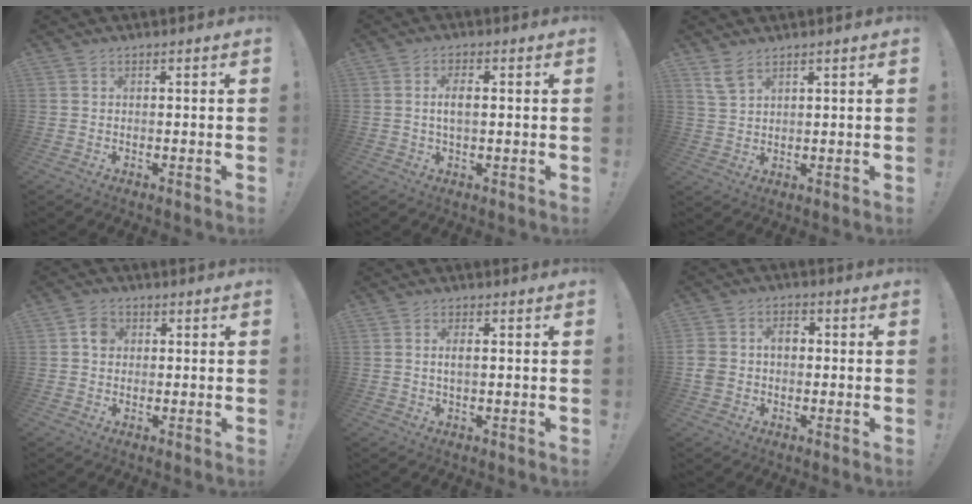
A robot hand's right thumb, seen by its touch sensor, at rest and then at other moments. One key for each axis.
{"total": 4.3, "fx": 0.3, "fy": 1.8, "fz": 3.9, "tx": -0.061, "ty": 0.004, "tz": 0.002}
{"total": 4.6, "fx": 3.4, "fy": 1.5, "fz": 2.7, "tx": -0.050, "ty": -0.015, "tz": 0.065}
{"total": 4.0, "fx": 0.4, "fy": 3.5, "fz": 1.9, "tx": -0.019, "ty": 0.003, "tz": 0.005}
{"total": 2.6, "fx": 0.2, "fy": 0.8, "fz": 2.5, "tx": -0.036, "ty": -0.002, "tz": 0.000}
{"total": 6.3, "fx": -0.1, "fy": 5.0, "fz": 3.8, "tx": -0.072, "ty": 0.010, "tz": -0.003}